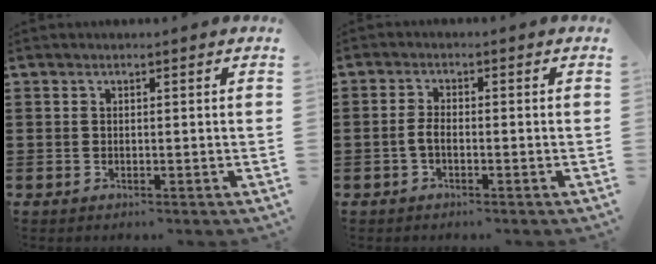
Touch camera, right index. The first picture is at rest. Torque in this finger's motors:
{"motor_torque": [0.09, 0.09, 0.05, 0.06]}